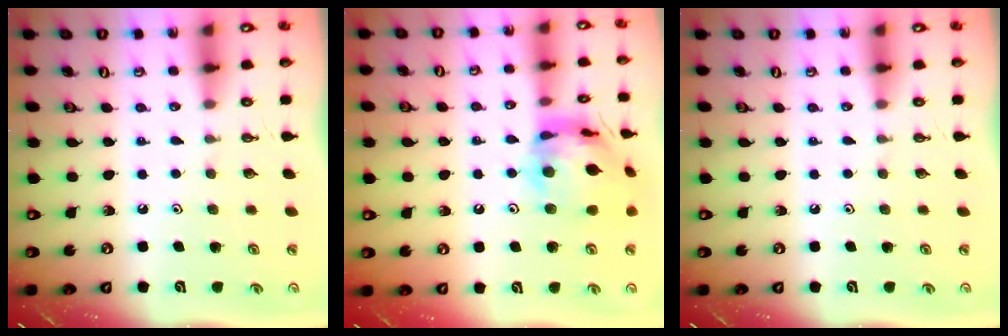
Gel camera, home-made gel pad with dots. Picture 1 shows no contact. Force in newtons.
{"total": 17.0, "press": 16.9, "slide": 2.0}
{"total": 0.0}